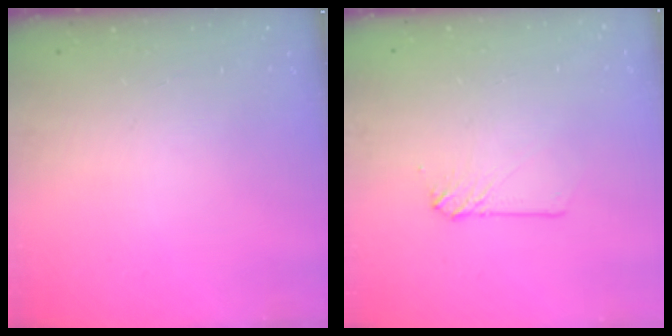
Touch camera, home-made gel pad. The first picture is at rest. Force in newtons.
{"total": 3.9, "press": 3.9, "slide": 0.5}